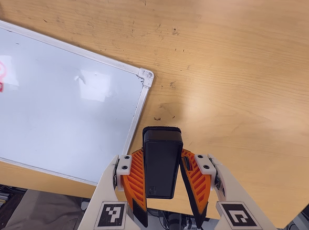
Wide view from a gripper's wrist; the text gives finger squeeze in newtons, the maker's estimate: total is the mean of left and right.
{"total": 5.1, "left": 3.7, "right": 6.4}